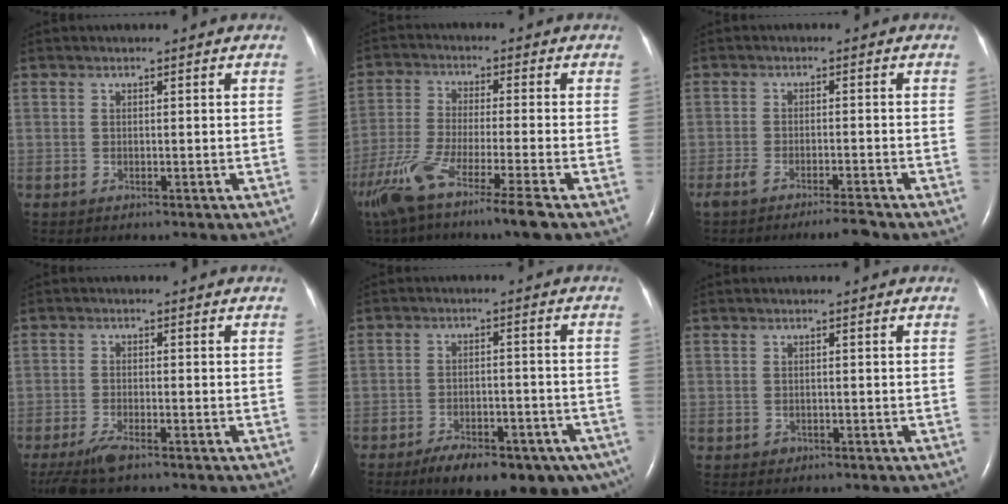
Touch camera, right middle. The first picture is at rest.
{"total": 12.6, "force": [-8.5, -0.8, 9.3], "torque": [-0.184, -0.043, -0.153]}
{"total": 4.5, "force": [-3.8, 0.2, 2.4], "torque": [-0.044, -0.006, -0.065]}
{"total": 4.4, "force": [-3.2, 0.6, 3.0], "torque": [-0.069, -0.013, -0.061]}
{"total": 14.6, "force": [-10.0, 6.1, 8.8], "torque": [-0.097, 0.007, -0.138]}
{"total": 0.5, "force": [-0.2, 0.5, 0.1], "torque": [-0.004, 0.002, -0.003]}